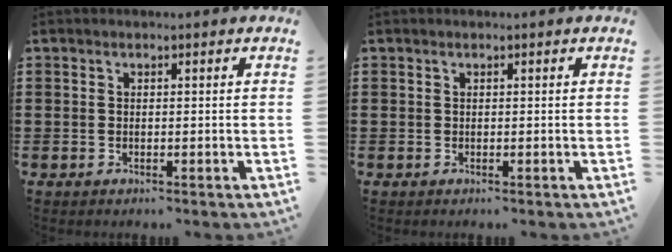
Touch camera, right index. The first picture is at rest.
{"total": 0.0}